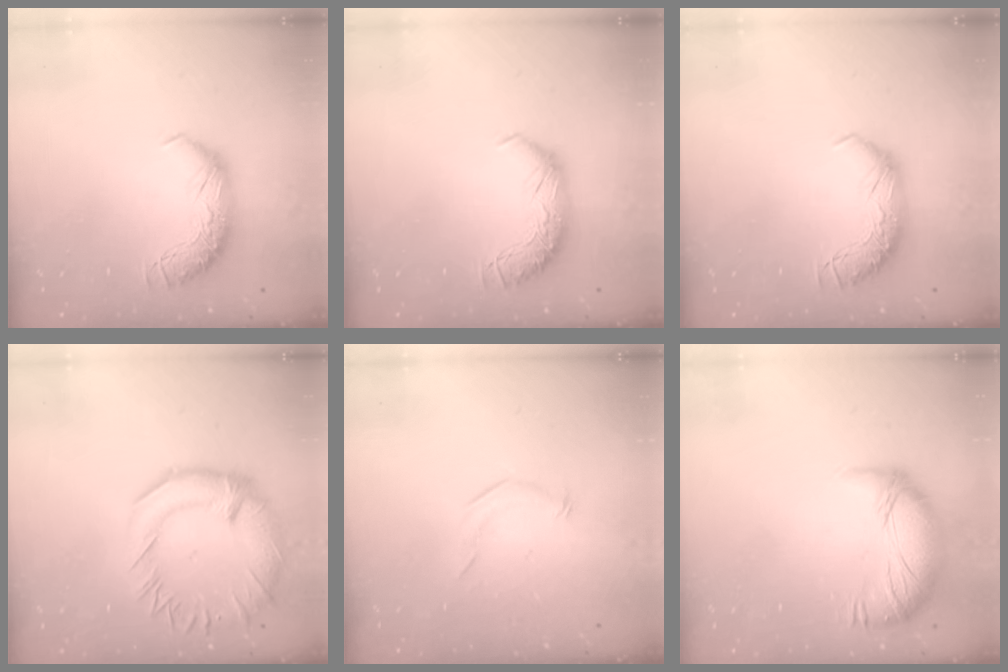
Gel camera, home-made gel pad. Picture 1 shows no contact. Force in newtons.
{"total": 0.0}
{"total": 0.0}
{"total": 6.7, "press": 6.2, "slide": 2.6}
{"total": 5.8, "press": 5.7, "slide": 1.1}
{"total": 4.4, "press": 4.0, "slide": 1.8}